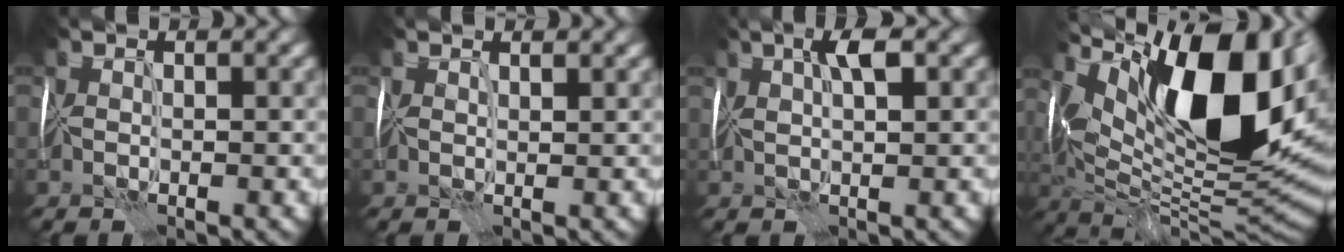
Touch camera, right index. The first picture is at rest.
{"total": 1.0, "force": [0.8, 0.0, 0.5], "torque": [-0.006, -0.001, 0.011]}
{"total": 2.9, "force": [1.2, 0.6, 2.6], "torque": [-0.050, 0.009, 0.018]}
{"total": 16.9, "force": [5.2, 7.8, 14.0], "torque": [-0.204, 0.002, 0.085]}